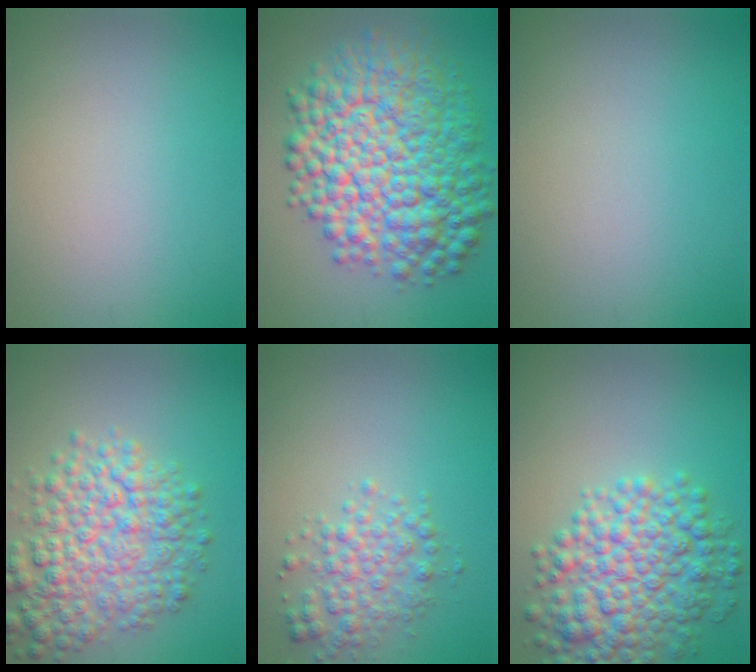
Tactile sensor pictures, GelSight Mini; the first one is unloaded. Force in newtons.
{"total": 12.5, "press": 12.5, "slide": 0.2}
{"total": 0.0}
{"total": 7.3, "press": 7.3, "slide": 0.2}
{"total": 3.1, "press": 3.1, "slide": 0.0}
{"total": 7.5, "press": 7.5, "slide": 0.1}